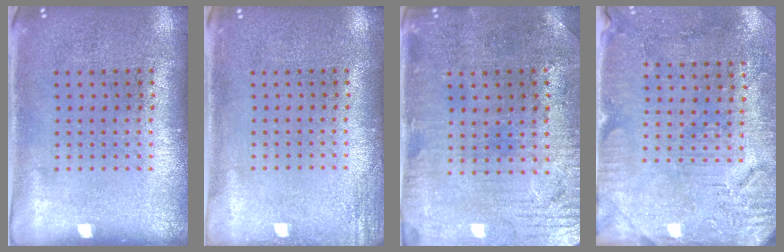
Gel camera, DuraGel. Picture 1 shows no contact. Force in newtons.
{"total": 1.4, "press": 1.4, "slide": 0.2}
{"total": 0.9, "press": 0.7, "slide": 0.6}
{"total": 3.1, "press": 2.8, "slide": 1.3}